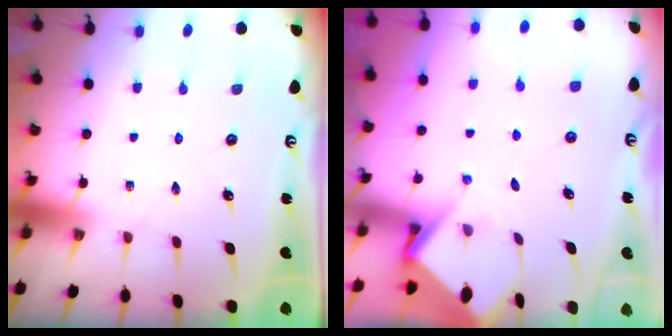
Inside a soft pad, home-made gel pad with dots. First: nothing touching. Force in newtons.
{"total": 3.7, "press": 3.6, "slide": 0.4}